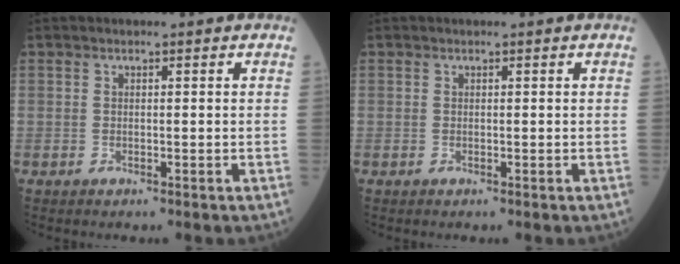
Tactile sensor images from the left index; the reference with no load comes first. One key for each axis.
{"total": 0.0}